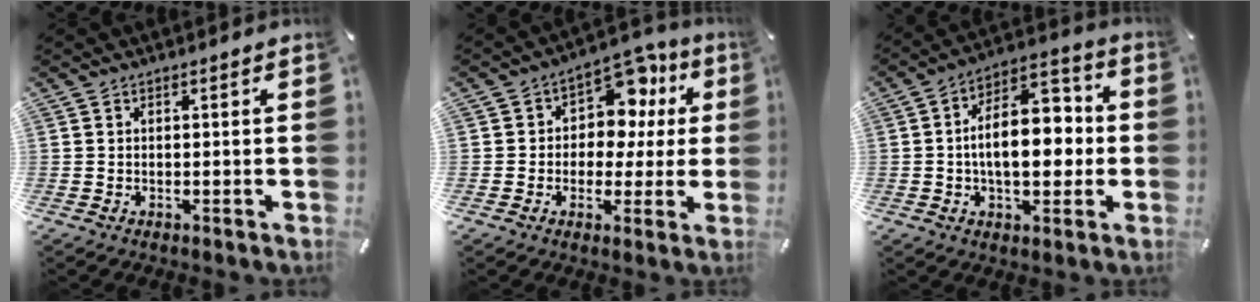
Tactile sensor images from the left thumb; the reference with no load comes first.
{"total": 10.8, "force": [4.3, 8.2, 5.5], "torque": [-0.085, -0.024, 0.078]}
{"total": 14.7, "force": [-0.7, 8.9, 11.7], "torque": [-0.161, 0.010, -0.012]}